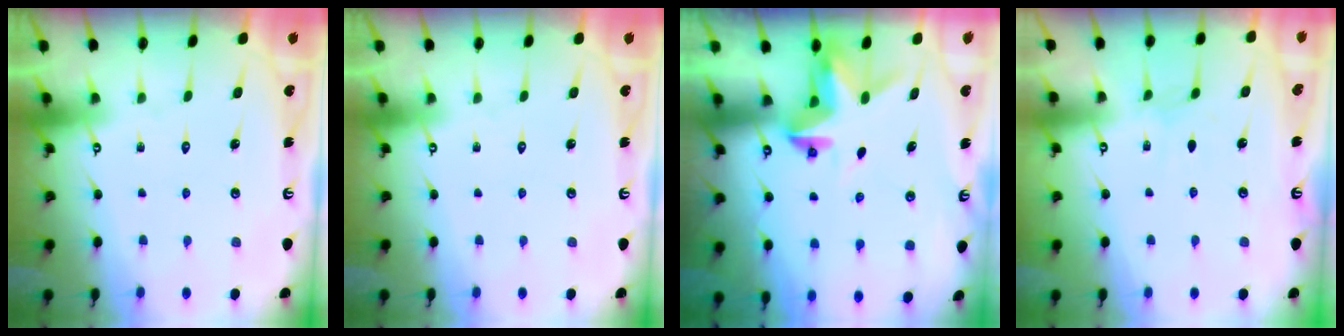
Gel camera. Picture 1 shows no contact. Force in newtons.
{"total": 0.0}
{"total": 3.4, "press": 3.4, "slide": 0.2}
{"total": 2.9, "press": 2.9, "slide": 0.2}